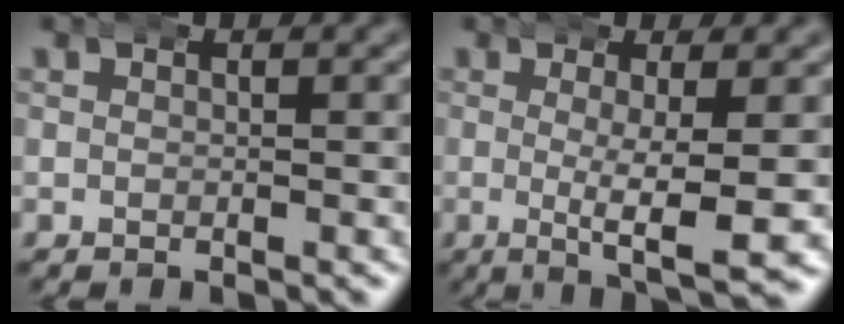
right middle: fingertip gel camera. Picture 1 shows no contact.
{"total": 6.3, "force": [-1.4, 1.2, 6.0], "torque": [-0.092, -0.019, -0.011]}